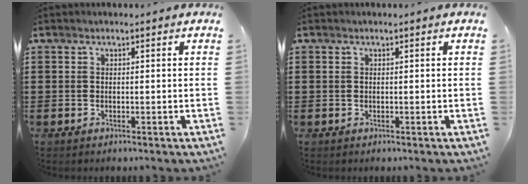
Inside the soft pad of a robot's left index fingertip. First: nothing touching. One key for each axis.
{"total": 0.0}